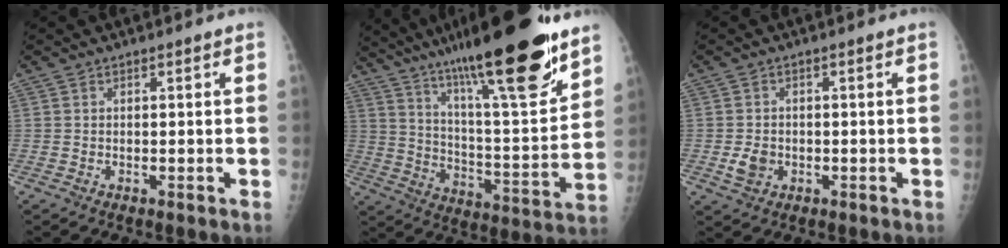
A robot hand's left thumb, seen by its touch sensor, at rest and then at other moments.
{"total": 27.4, "force": [18.5, 4.7, 19.7], "torque": [-0.297, -0.066, 0.305]}
{"total": 3.2, "force": [-0.7, 2.5, 1.9], "torque": [-0.030, 0.000, -0.009]}